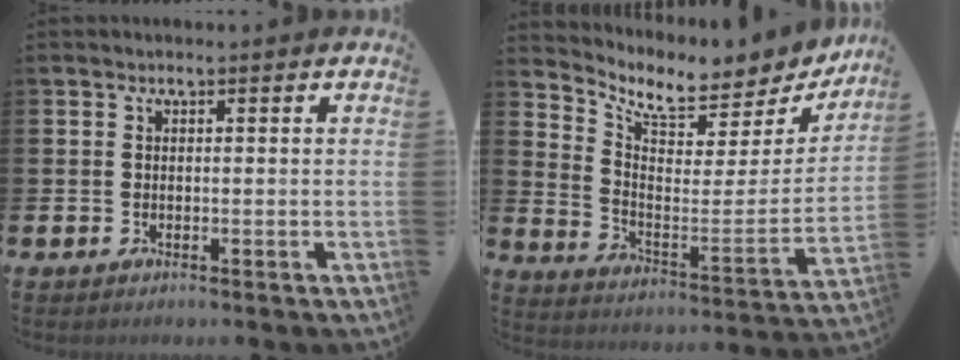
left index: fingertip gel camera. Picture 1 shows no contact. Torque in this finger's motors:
{"motor_torque": [0.80, -0.76, 0.12, 0.07]}